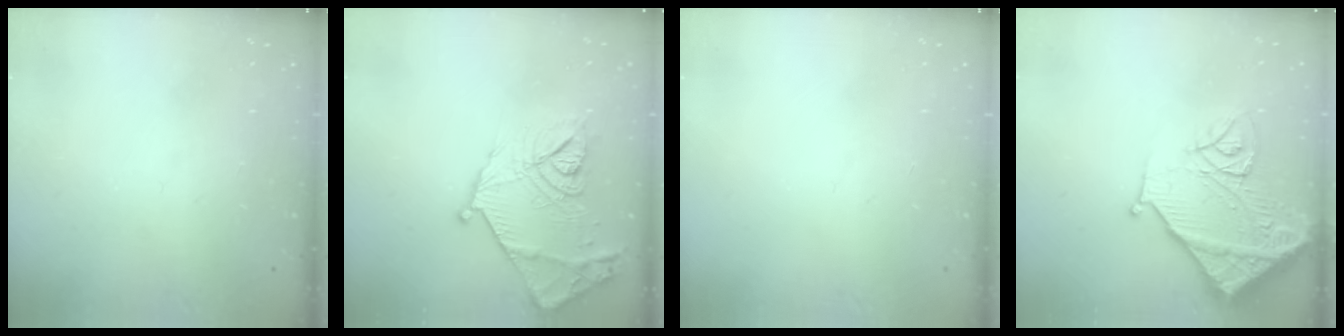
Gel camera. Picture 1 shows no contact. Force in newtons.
{"total": 19.0, "press": 19.0, "slide": 0.7}
{"total": 0.0}
{"total": 16.9, "press": 16.8, "slide": 2.1}